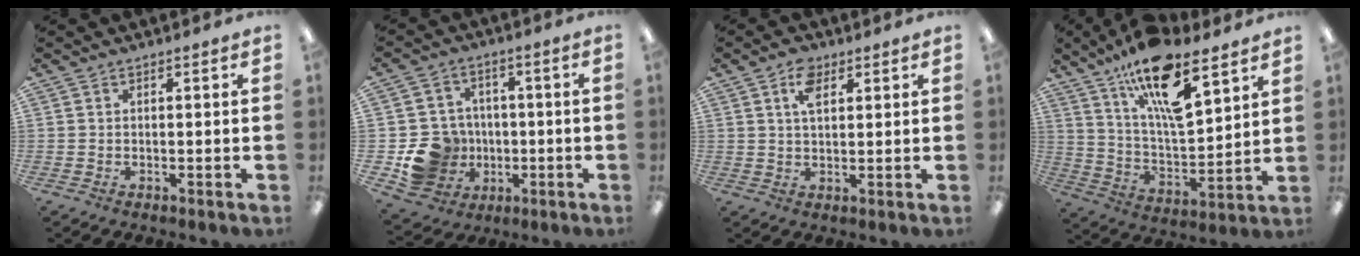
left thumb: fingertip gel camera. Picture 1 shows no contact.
{"total": 12.1, "force": [-2.9, 11.2, 3.7], "torque": [-0.090, 0.031, -0.037]}
{"total": 5.8, "force": [2.9, 3.2, 3.9], "torque": [-0.079, 0.005, 0.049]}
{"total": 18.9, "force": [12.6, 6.5, 12.4], "torque": [-0.208, -0.072, 0.214]}